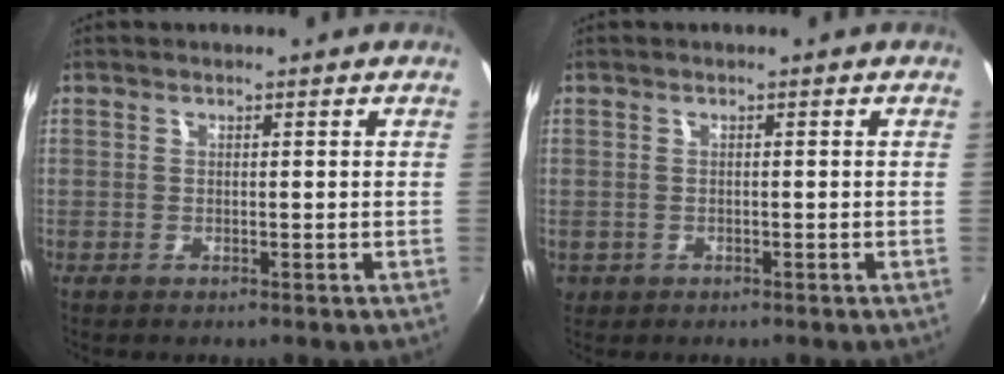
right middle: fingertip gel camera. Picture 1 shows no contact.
{"total": 2.3, "force": [-0.6, 2.0, 0.8], "torque": [-0.020, -0.004, -0.006]}